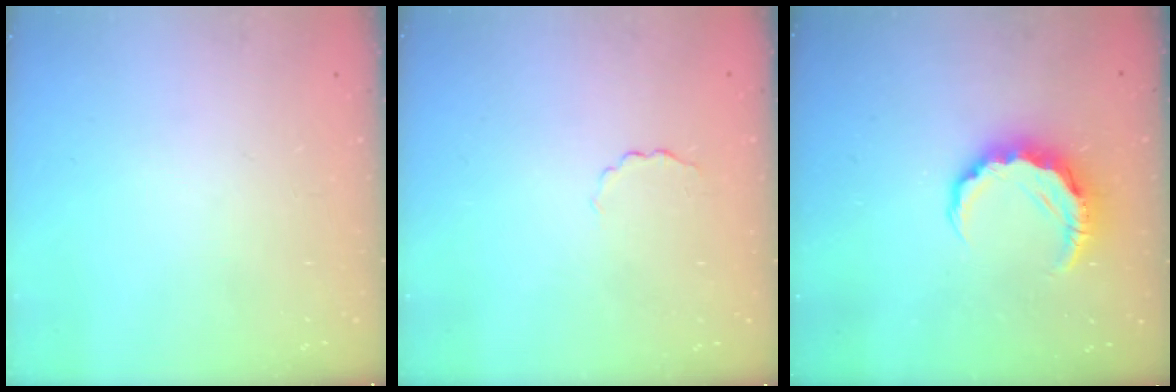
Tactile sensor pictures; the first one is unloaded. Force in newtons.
{"total": 2.0, "press": 1.9, "slide": 0.5}
{"total": 8.3, "press": 8.2, "slide": 1.4}